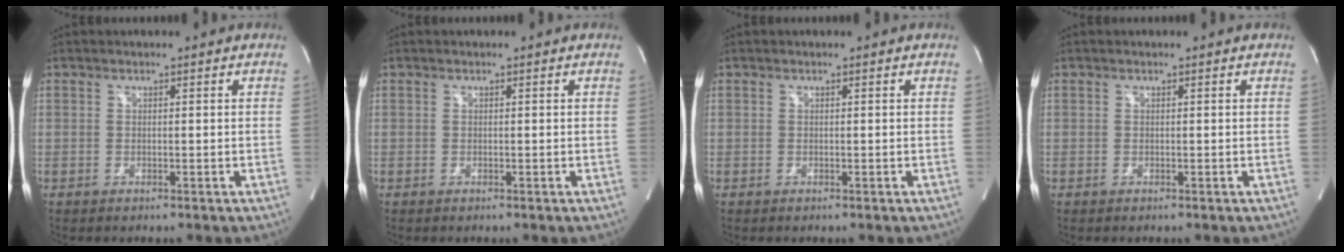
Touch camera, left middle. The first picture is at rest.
{"total": 0.0}
{"total": 0.0}
{"total": 0.0}